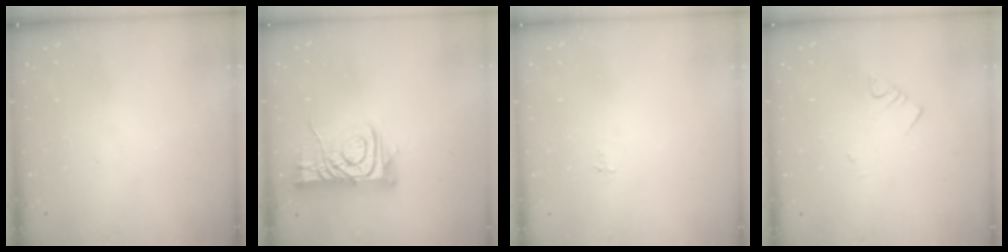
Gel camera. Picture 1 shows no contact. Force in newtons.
{"total": 10.6, "press": 10.6, "slide": 1.0}
{"total": 2.7, "press": 2.7, "slide": 0.3}
{"total": 2.2, "press": 2.2, "slide": 0.3}